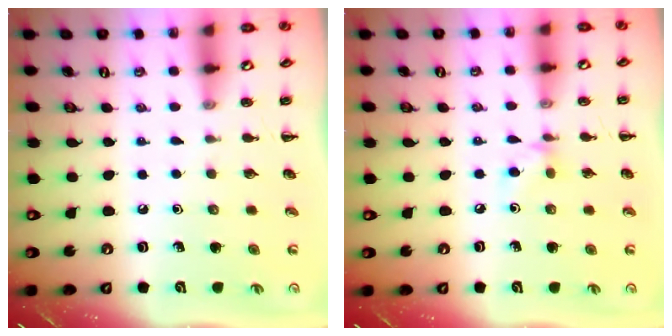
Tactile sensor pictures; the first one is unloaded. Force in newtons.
{"total": 5.3, "press": 5.1, "slide": 1.4}